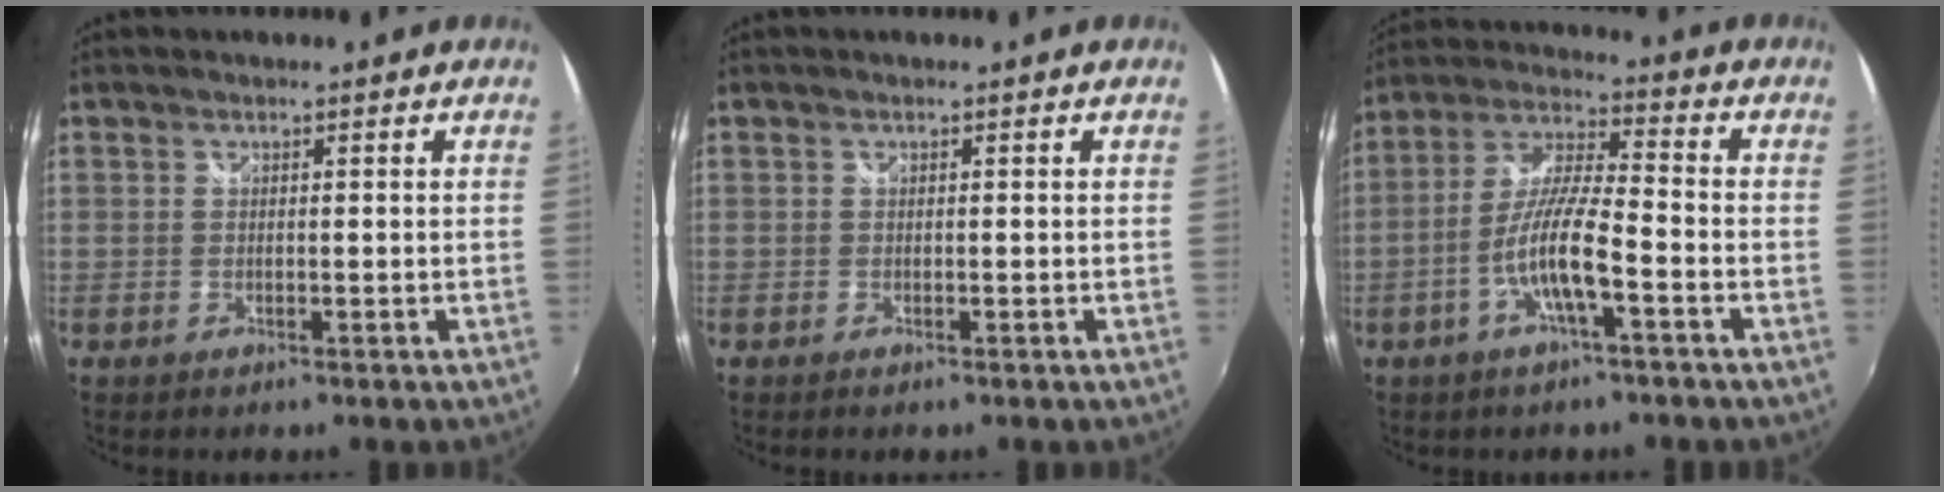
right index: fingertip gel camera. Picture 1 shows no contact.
{"total": 0.0}
{"total": 10.1, "force": [-4.1, 1.1, 9.1], "torque": [-0.191, 0.004, -0.079]}